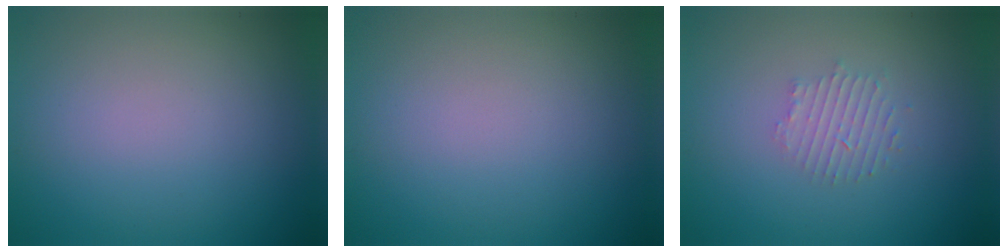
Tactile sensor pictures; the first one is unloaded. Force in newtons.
{"total": 0.0}
{"total": 1.8, "press": 1.7, "slide": 0.4}